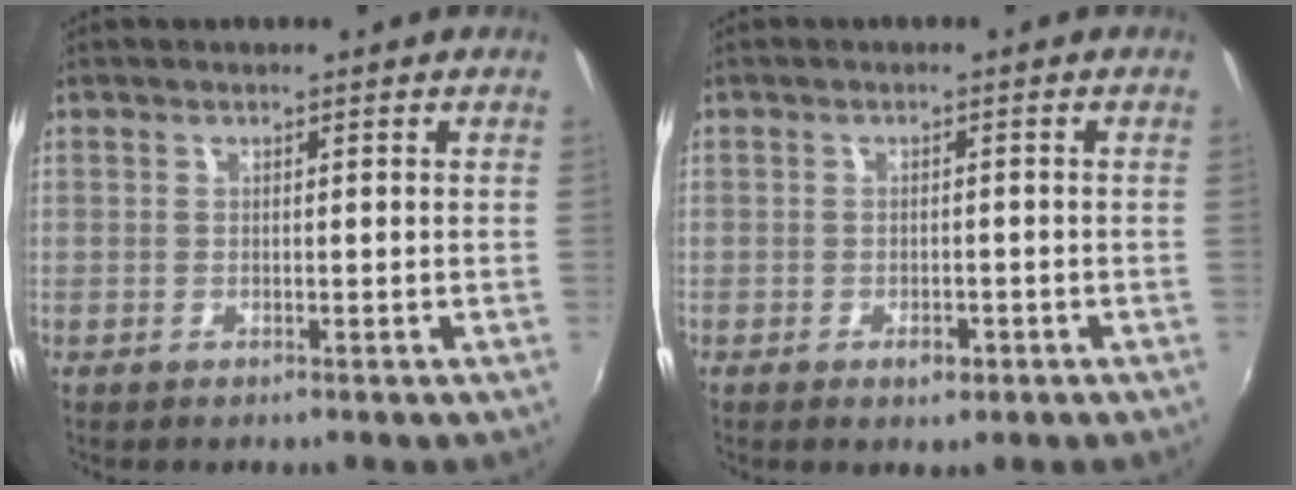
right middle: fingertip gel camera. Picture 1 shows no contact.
{"total": 2.4, "force": [-1.3, 1.3, 1.5], "torque": [-0.027, -0.004, -0.018]}